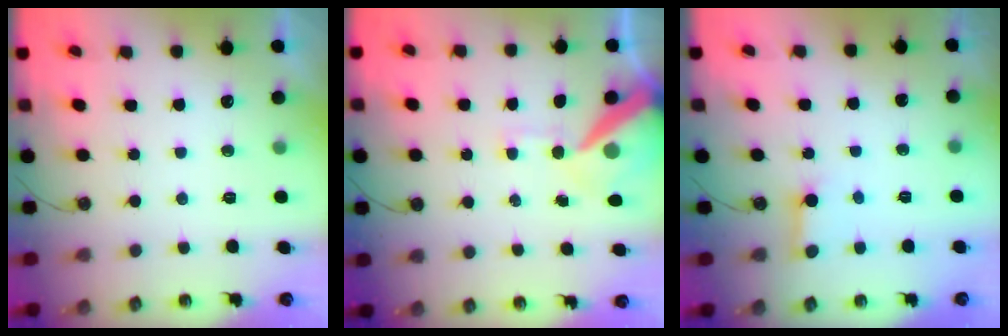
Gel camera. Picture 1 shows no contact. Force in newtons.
{"total": 14.8, "press": 14.7, "slide": 2.0}
{"total": 2.8, "press": 2.7, "slide": 0.3}